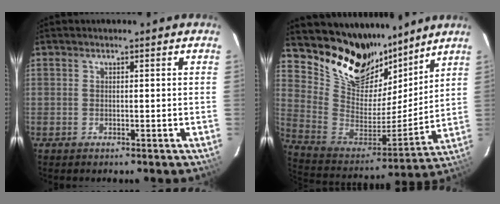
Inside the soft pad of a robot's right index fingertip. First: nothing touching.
{"total": 20.6, "force": [16.0, 10.1, 8.0], "torque": [-0.193, -0.012, 0.294]}